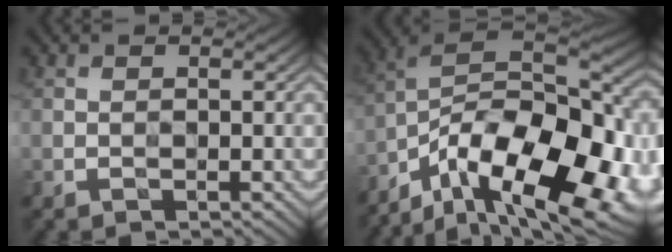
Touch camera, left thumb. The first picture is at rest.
{"total": 19.8, "force": [-11.0, 8.9, 13.9], "torque": [-0.221, -0.010, -0.151]}